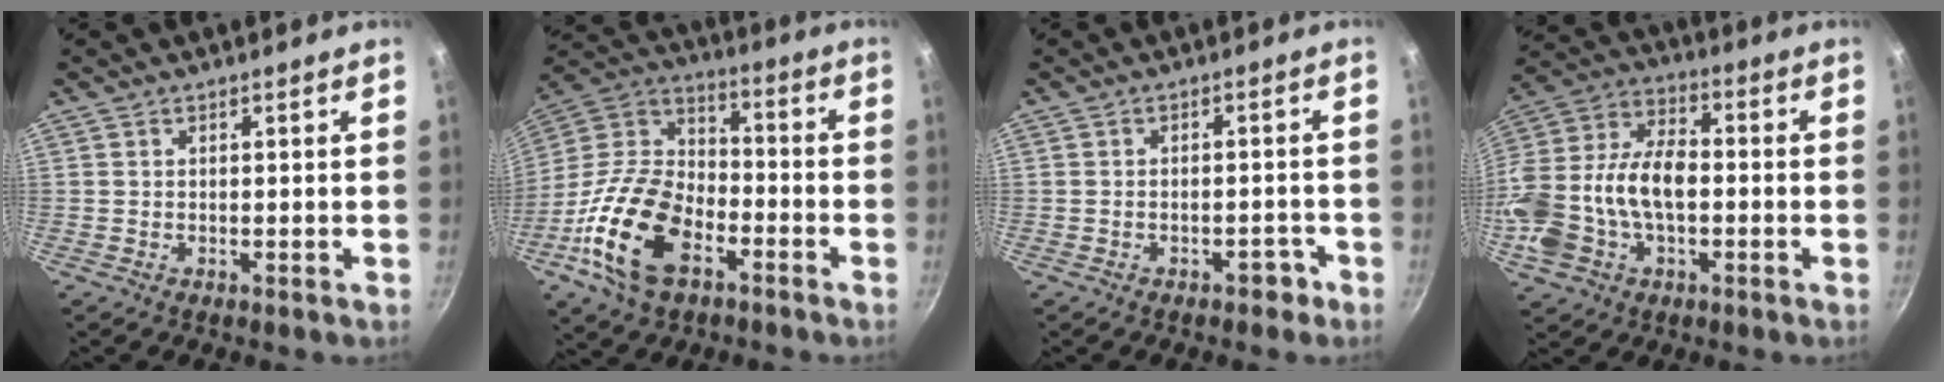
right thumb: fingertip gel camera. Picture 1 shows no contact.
{"total": 20.4, "force": [-8.8, 12.2, 13.9], "torque": [-0.249, 0.049, -0.180]}
{"total": 2.7, "force": [-1.9, 1.4, 1.4], "torque": [-0.001, 0.025, -0.013]}
{"total": 19.9, "force": [-2.6, 12.8, 15.0], "torque": [-0.290, 0.045, -0.053]}